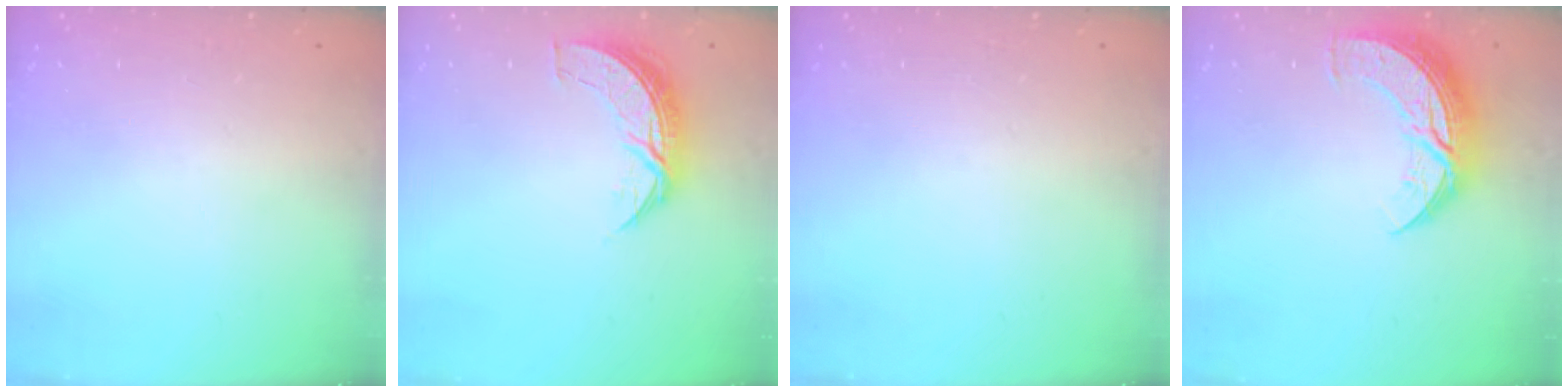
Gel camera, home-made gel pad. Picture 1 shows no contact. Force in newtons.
{"total": 8.0, "press": 8.0, "slide": 0.3}
{"total": 0.0}
{"total": 12.7, "press": 12.6, "slide": 0.6}